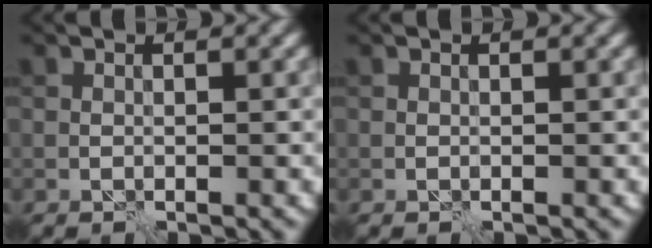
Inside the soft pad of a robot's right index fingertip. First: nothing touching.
{"total": 0.0}